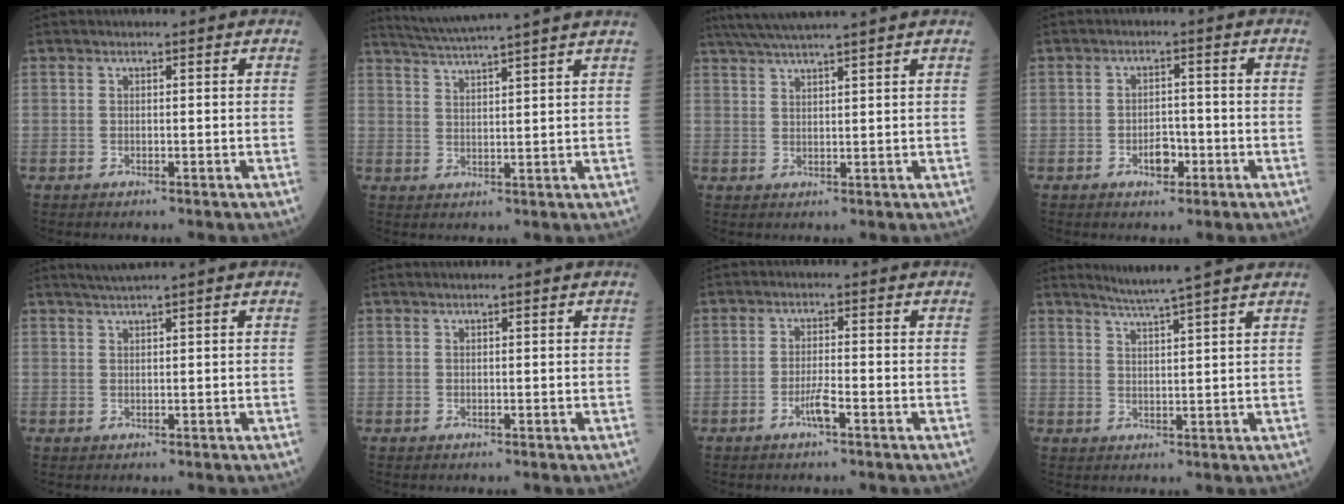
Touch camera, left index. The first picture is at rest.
{"total": 11.8, "force": [10.4, -1.9, 5.1], "torque": [-0.096, 0.006, 0.147]}
{"total": 9.2, "force": [7.8, -1.5, 4.6], "torque": [-0.077, 0.026, 0.115]}
{"total": 3.0, "force": [-1.4, 1.6, 2.1], "torque": [-0.027, 0.006, -0.020]}
{"total": 2.3, "force": [1.8, -0.9, 1.0], "torque": [-0.014, 0.005, 0.039]}
{"total": 0.9, "force": [0.8, -0.3, 0.4], "torque": [-0.007, 0.011, 0.021]}
{"total": 2.4, "force": [-1.4, -0.1, 1.9], "torque": [-0.036, -0.002, -0.027]}
{"total": 7.0, "force": [6.1, -1.6, 3.1], "torque": [-0.049, 0.004, 0.090]}